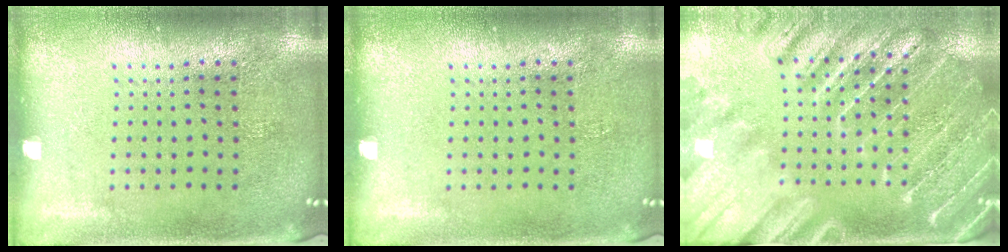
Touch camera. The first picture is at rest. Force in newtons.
{"total": 0.0}
{"total": 3.9, "press": 3.6, "slide": 1.7}